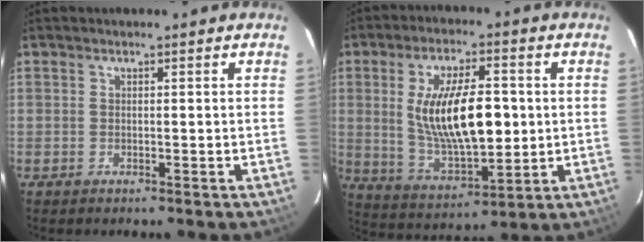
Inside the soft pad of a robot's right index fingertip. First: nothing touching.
{"total": 16.5, "force": [1.3, 6.6, 15.0], "torque": [-0.276, -0.008, 0.038]}